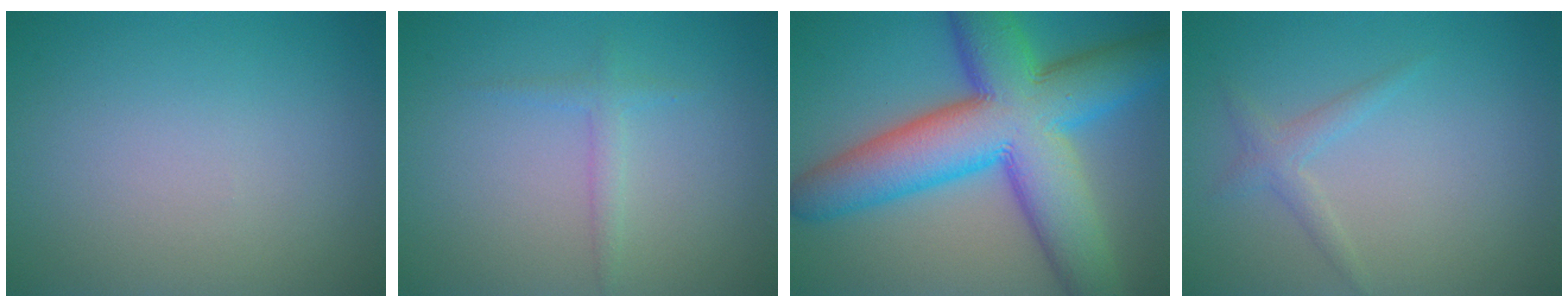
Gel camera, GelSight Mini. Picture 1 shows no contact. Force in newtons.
{"total": 1.3, "press": 1.3, "slide": 0.1}
{"total": 14.2, "press": 14.2, "slide": 0.1}
{"total": 1.5, "press": 1.5, "slide": 0.0}